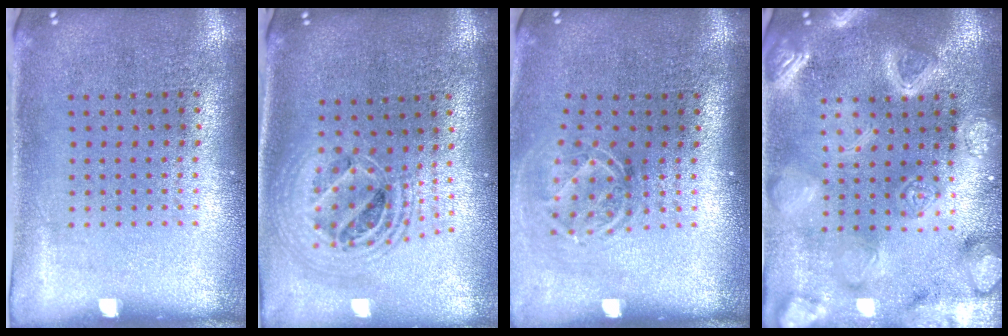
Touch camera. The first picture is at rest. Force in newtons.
{"total": 2.1, "press": 1.7, "slide": 1.3}
{"total": 1.7, "press": 1.3, "slide": 1.2}
{"total": 5.5, "press": 5.4, "slide": 0.6}